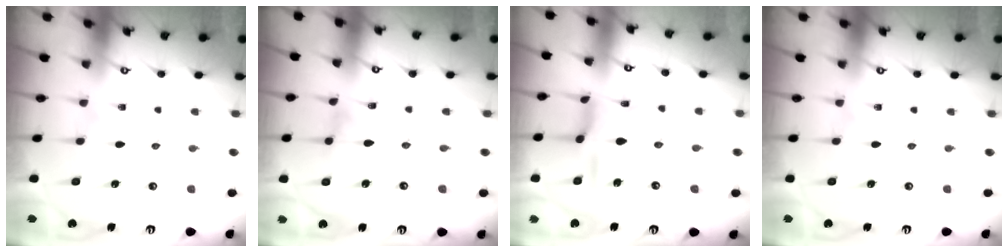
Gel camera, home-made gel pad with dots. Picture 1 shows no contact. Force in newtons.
{"total": 0.0}
{"total": 7.4, "press": 7.4, "slide": 0.3}
{"total": 0.0}